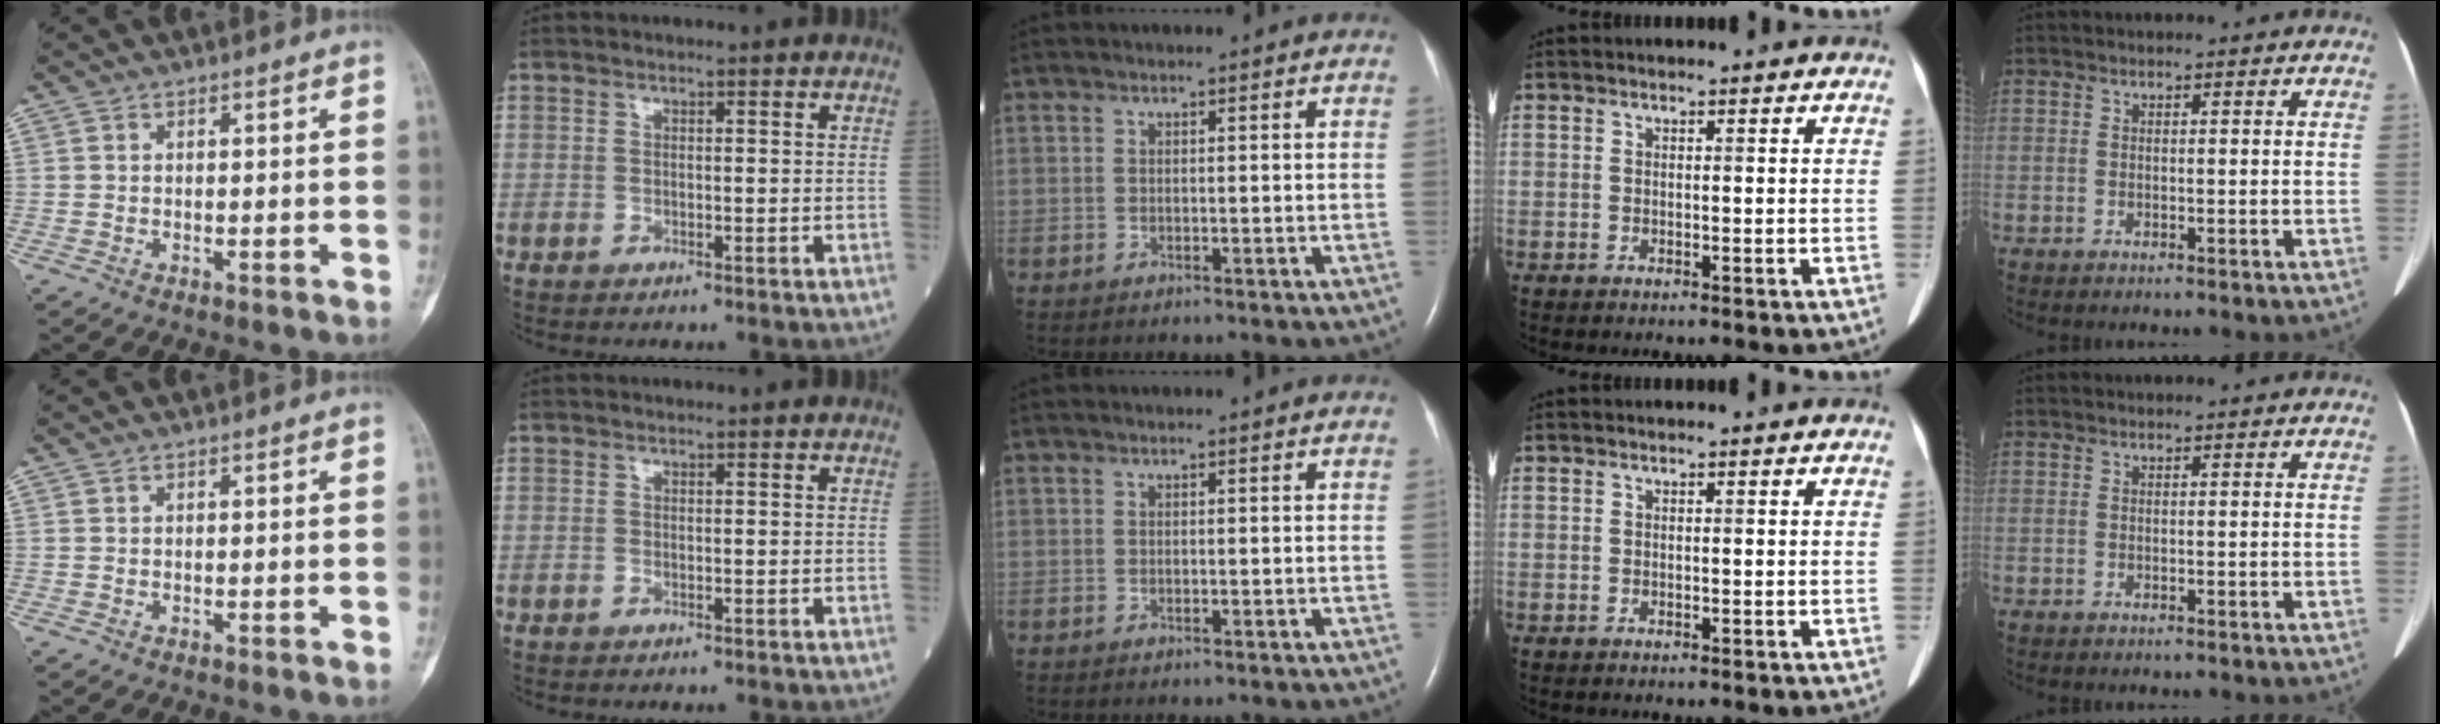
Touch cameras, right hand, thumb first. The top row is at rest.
{}